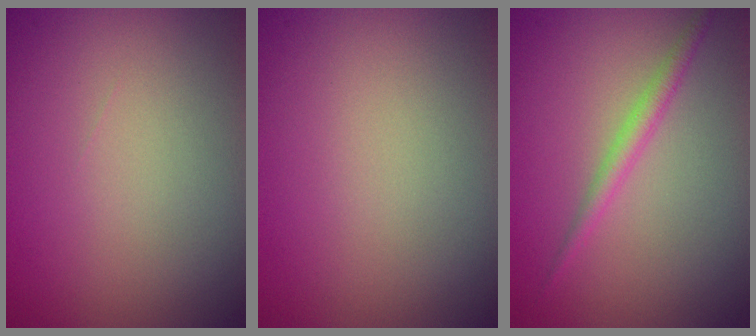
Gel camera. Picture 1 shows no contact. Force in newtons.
{"total": 0.0}
{"total": 1.7, "press": 1.7, "slide": 0.1}